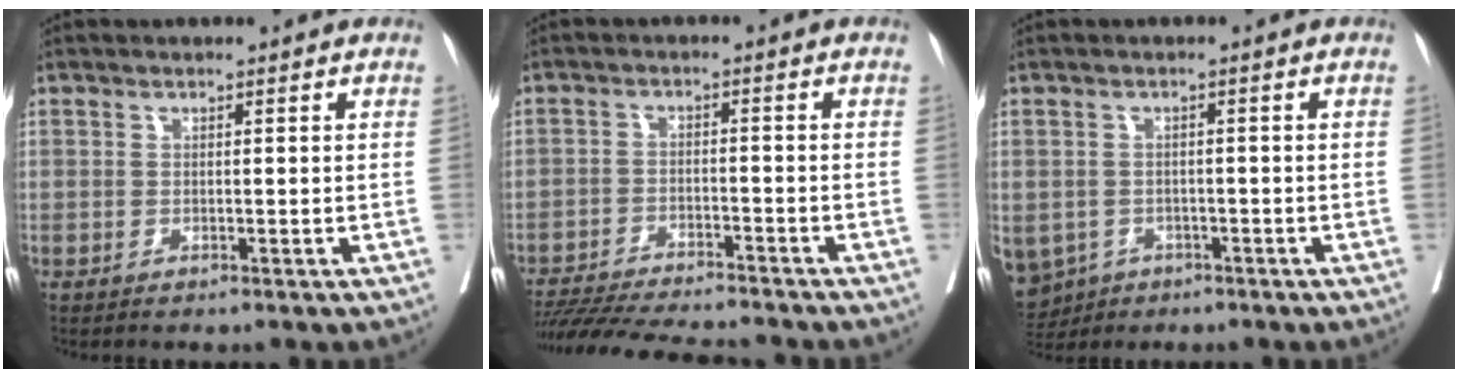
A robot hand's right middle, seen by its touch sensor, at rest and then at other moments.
{"total": 15.8, "force": [-14.5, 1.2, 6.2], "torque": [-0.108, -0.024, -0.216]}
{"total": 12.6, "force": [-6.1, 10.1, 4.5], "torque": [-0.140, -0.009, -0.080]}